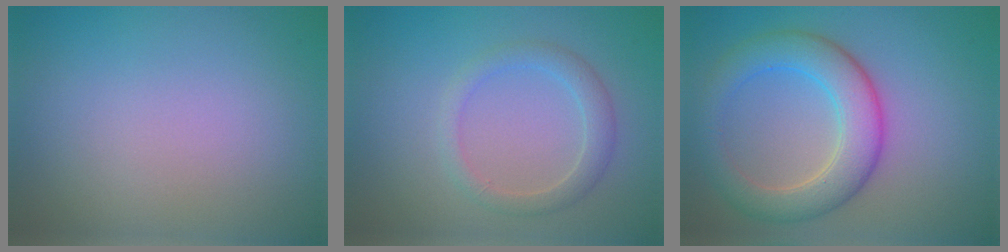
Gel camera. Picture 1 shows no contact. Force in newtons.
{"total": 2.3, "press": 2.3, "slide": 0.0}
{"total": 5.7, "press": 5.7, "slide": 0.1}